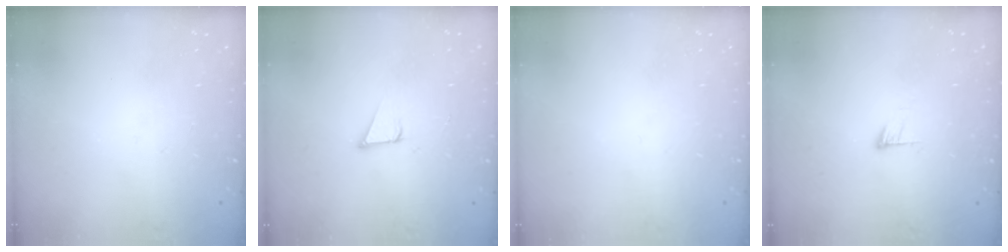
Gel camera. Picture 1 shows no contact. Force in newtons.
{"total": 3.7, "press": 3.1, "slide": 2.1}
{"total": 0.0}
{"total": 4.5, "press": 4.5, "slide": 0.4}